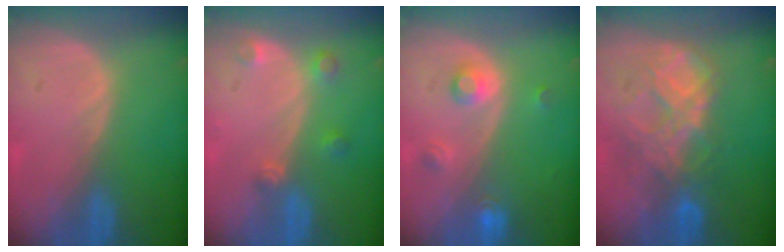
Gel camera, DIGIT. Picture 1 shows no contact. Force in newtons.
{"total": 2.7, "press": 2.7, "slide": 0.3}
{"total": 3.5, "press": 3.2, "slide": 1.4}
{"total": 8.8, "press": 7.6, "slide": 4.5}